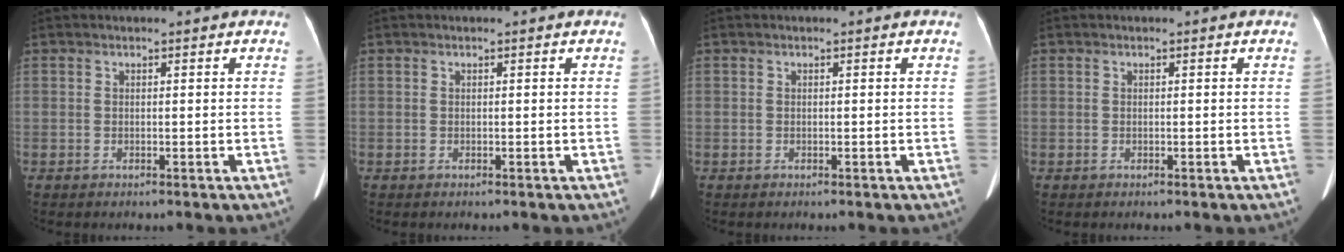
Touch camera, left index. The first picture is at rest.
{"total": 0.0}
{"total": 0.0}
{"total": 0.0}